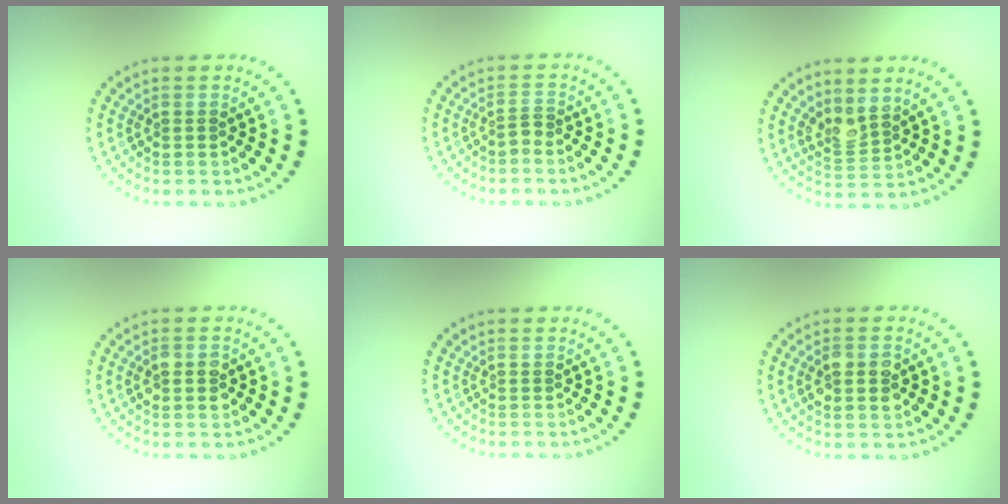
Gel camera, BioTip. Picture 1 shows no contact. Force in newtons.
{"total": 0.8, "press": 0.5, "slide": 0.6}
{"total": 2.0, "press": 1.6, "slide": 1.3}
{"total": 2.2, "press": 2.1, "slide": 0.1}
{"total": 0.0}
{"total": 2.7, "press": 2.7, "slide": 0.3}